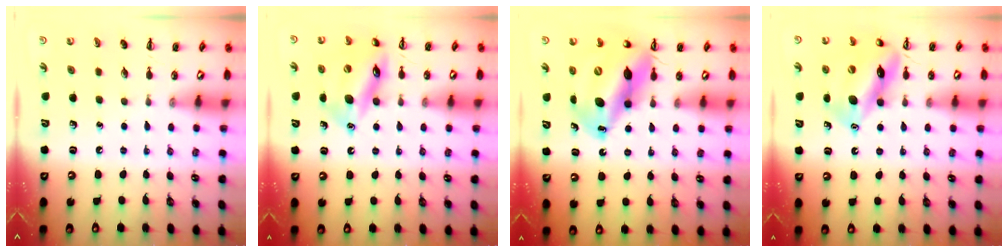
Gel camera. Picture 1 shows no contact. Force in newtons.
{"total": 15.5, "press": 15.4, "slide": 2.1}
{"total": 17.0, "press": 16.2, "slide": 5.1}
{"total": 14.7, "press": 14.6, "slide": 1.9}